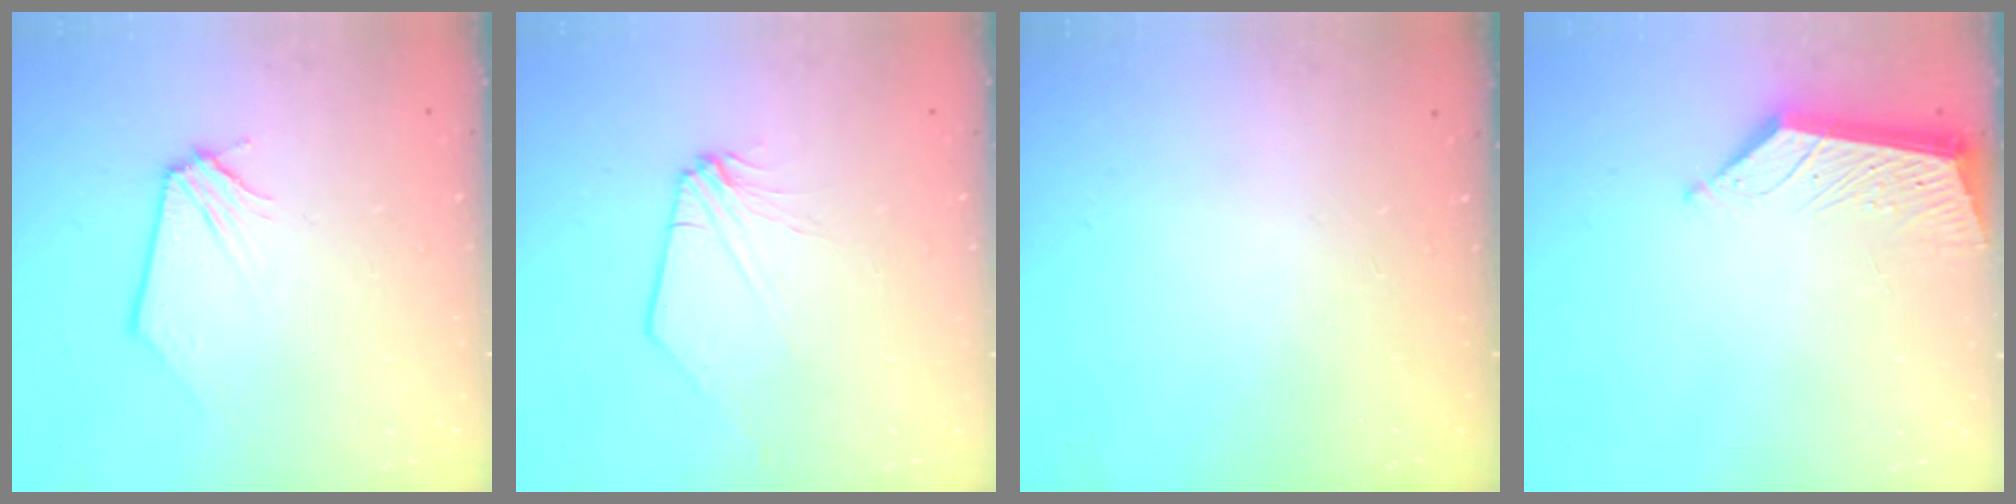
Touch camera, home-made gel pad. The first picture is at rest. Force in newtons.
{"total": 1.7, "press": 1.7, "slide": 0.3}
{"total": 0.0}
{"total": 5.7, "press": 5.7, "slide": 0.3}